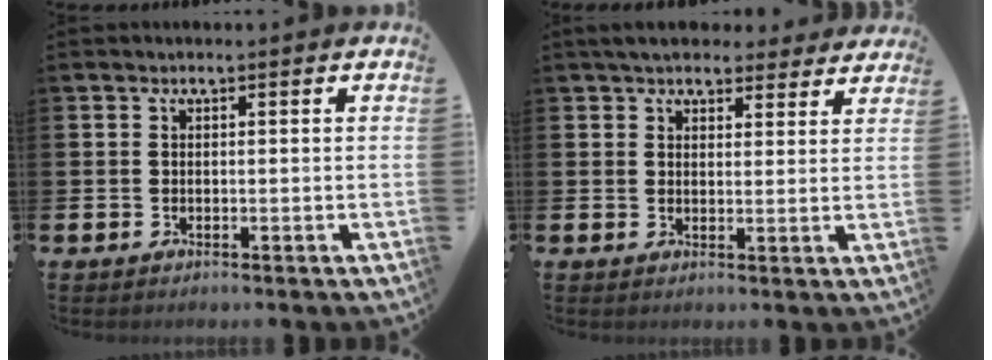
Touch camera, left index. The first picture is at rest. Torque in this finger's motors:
{"motor_torque": [1.15, -0.99, 0.47, 0.21]}